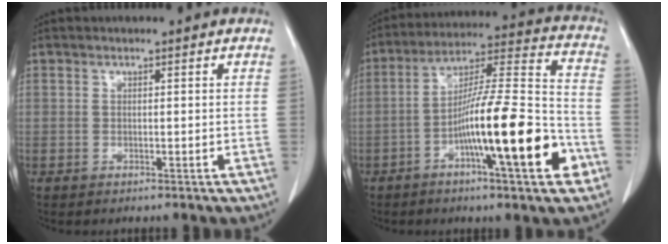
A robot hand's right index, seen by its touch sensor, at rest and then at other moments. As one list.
[{"total": 18.8, "force": [-6.9, 1.3, 17.5], "torque": [-0.279, 0.001, -0.110]}]